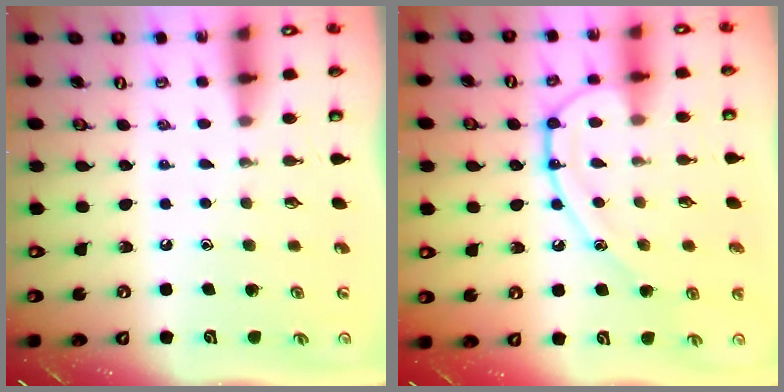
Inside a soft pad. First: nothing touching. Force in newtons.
{"total": 11.3, "press": 11.3, "slide": 0.5}